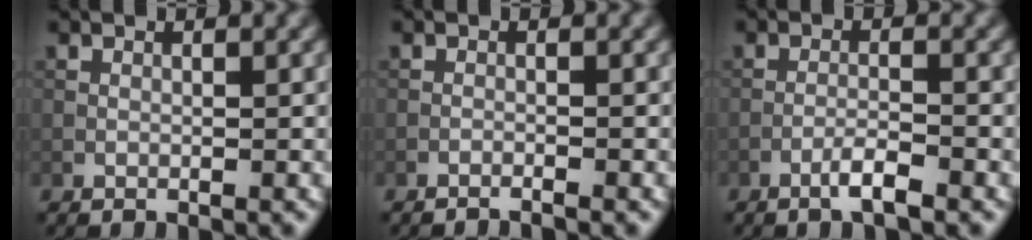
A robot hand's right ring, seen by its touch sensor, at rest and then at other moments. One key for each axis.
{"total": 1.3, "fx": -1.2, "fy": 0.0, "fz": 0.5, "tx": -0.012, "ty": 0.003, "tz": -0.026}
{"total": 2.1, "fx": -1.4, "fy": 0.2, "fz": 1.6, "tx": -0.027, "ty": 0.007, "tz": -0.029}